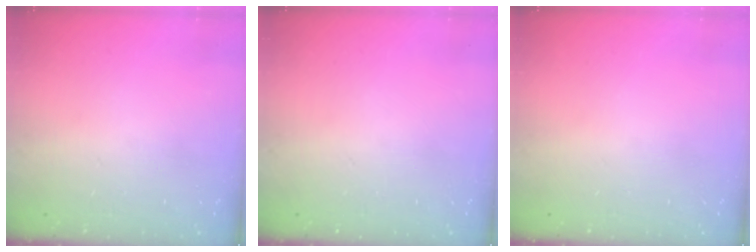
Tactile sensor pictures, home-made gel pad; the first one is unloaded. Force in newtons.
{"total": 0.0}
{"total": 0.0}